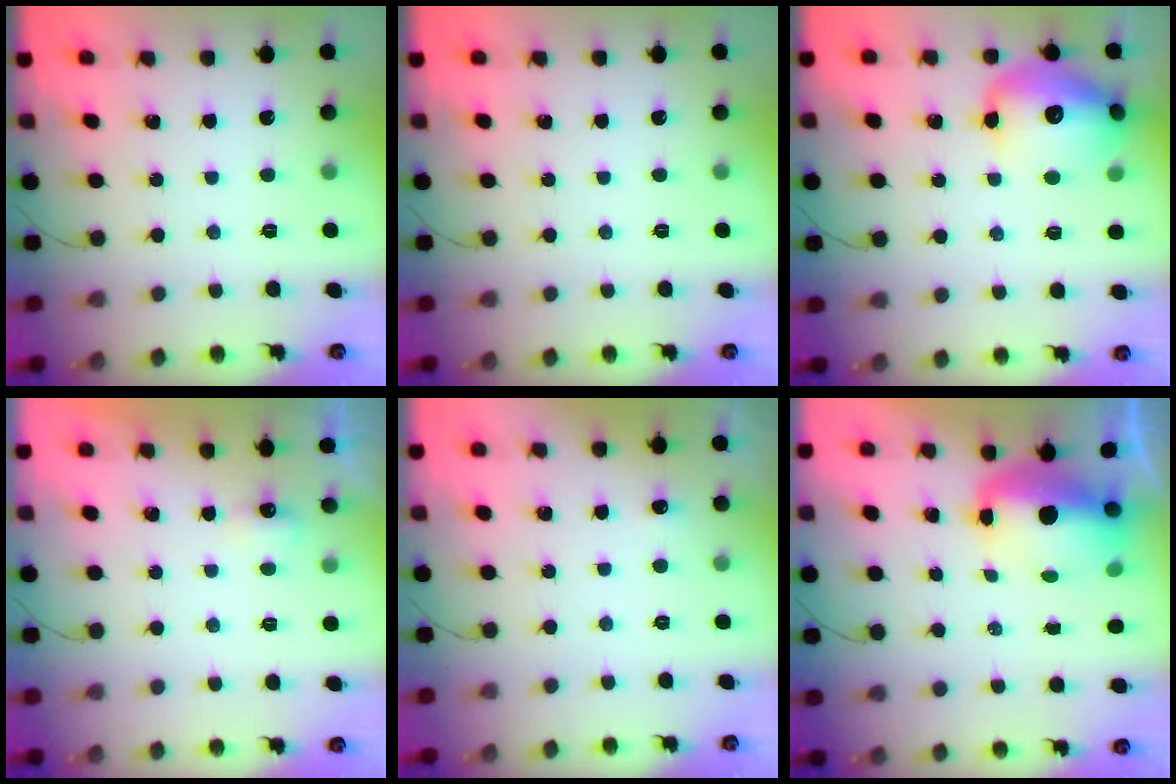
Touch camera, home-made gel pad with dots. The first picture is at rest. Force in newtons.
{"total": 0.0}
{"total": 15.8, "press": 15.7, "slide": 2.0}
{"total": 2.9, "press": 2.8, "slide": 0.8}
{"total": 2.8, "press": 2.6, "slide": 1.1}
{"total": 10.4, "press": 10.1, "slide": 2.4}